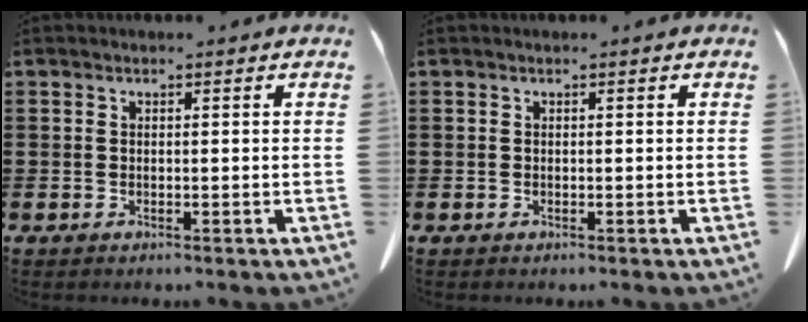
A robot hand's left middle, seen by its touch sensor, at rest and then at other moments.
{"total": 0.0}